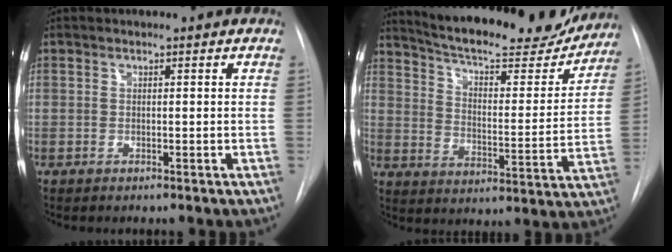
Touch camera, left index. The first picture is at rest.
{"total": 23.4, "force": [20.9, 5.0, 9.2], "torque": [-0.149, -0.023, 0.285]}